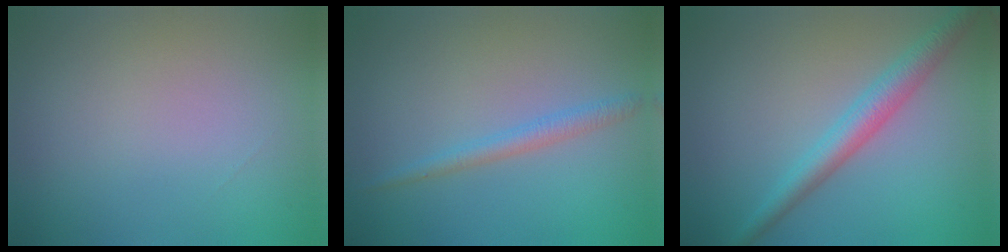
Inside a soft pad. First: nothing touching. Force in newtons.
{"total": 1.8, "press": 1.8, "slide": 0.1}
{"total": 3.7, "press": 3.7, "slide": 0.1}